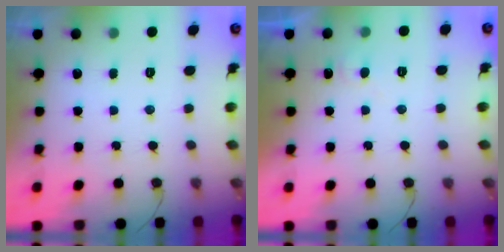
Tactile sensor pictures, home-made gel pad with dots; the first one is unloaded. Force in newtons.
{"total": 3.8, "press": 3.8, "slide": 0.4}